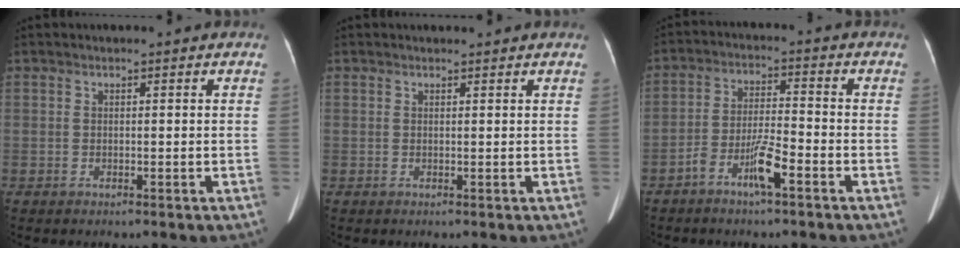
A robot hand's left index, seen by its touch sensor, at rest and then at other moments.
{"total": 0.7, "force": [0.7, 0.2, 0.0], "torque": [-0.011, 0.005, 0.011]}
{"total": 6.0, "force": [-3.7, 0.6, 4.7], "torque": [-0.098, 0.005, -0.069]}